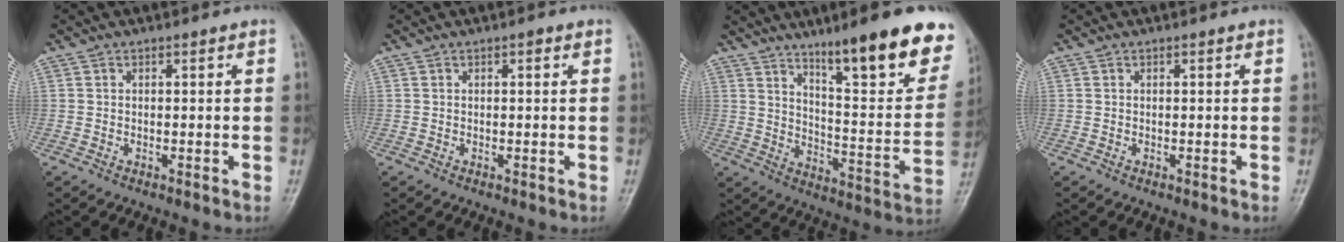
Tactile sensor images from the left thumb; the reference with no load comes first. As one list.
[{"total": 0.6, "force": [0.3, 0.3, 0.5], "torque": [-0.006, 0.001, 0.001]}, {"total": 21.6, "force": [13.8, 4.6, 15.9], "torque": [-0.185, -0.071, 0.211]}, {"total": 0.0}]